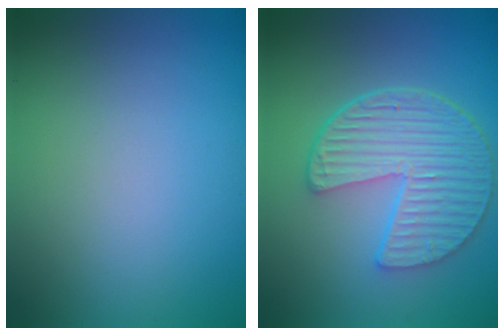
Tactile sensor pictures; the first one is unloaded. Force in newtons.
{"total": 6.4, "press": 4.7, "slide": 4.4}